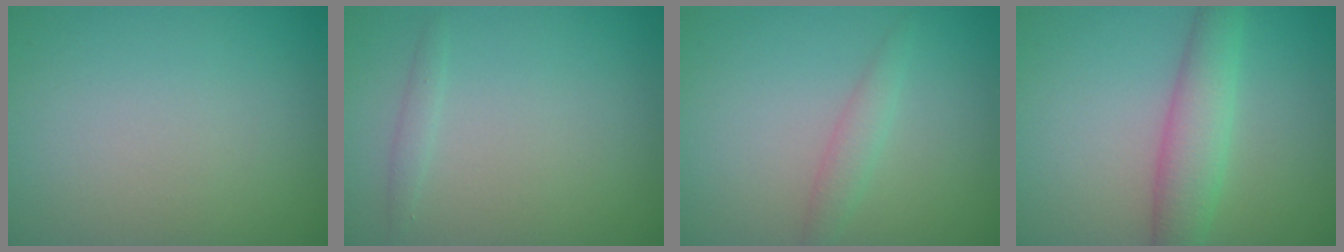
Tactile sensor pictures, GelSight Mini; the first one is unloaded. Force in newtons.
{"total": 0.8, "press": 0.8, "slide": 0.0}
{"total": 1.4, "press": 1.4, "slide": 0.1}
{"total": 3.9, "press": 3.9, "slide": 0.1}